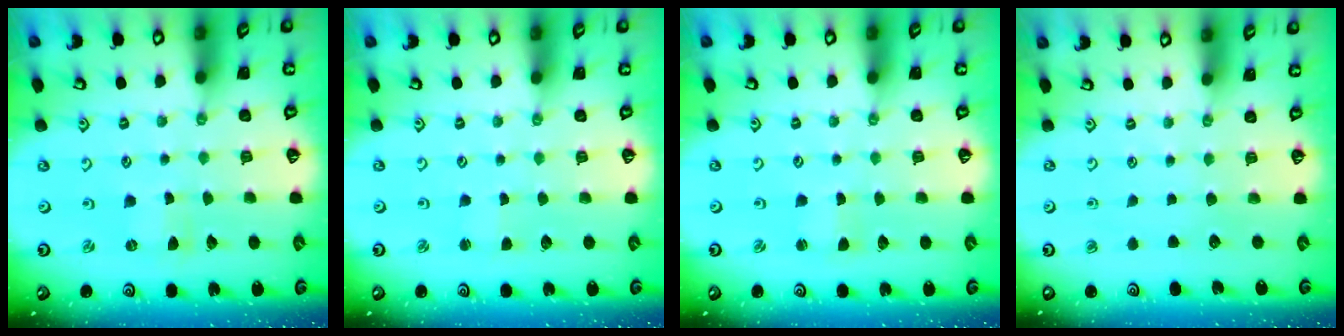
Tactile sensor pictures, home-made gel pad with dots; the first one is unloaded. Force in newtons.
{"total": 0.6, "press": 0.6, "slide": 0.0}
{"total": 0.8, "press": 0.8, "slide": 0.0}
{"total": 0.0}